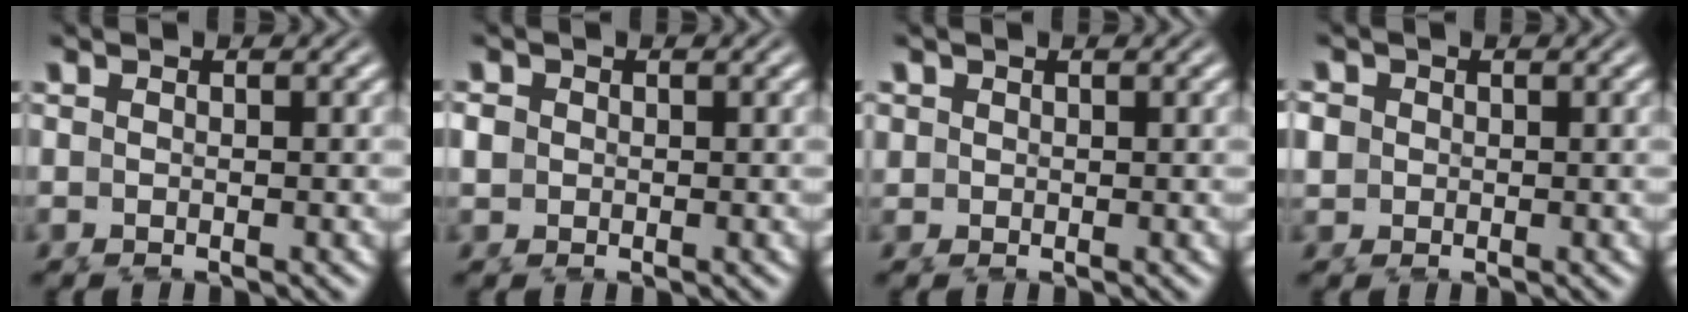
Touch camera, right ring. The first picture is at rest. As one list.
[{"total": 1.2, "force": [-0.2, 1.2, 0.4], "torque": [-0.021, -0.012, 0.005]}, {"total": 1.2, "force": [0.3, 1.2, 0.1], "torque": [-0.011, -0.012, 0.014]}, {"total": 2.1, "force": [0.0, 2.0, 0.6], "torque": [-0.027, -0.011, 0.007]}]